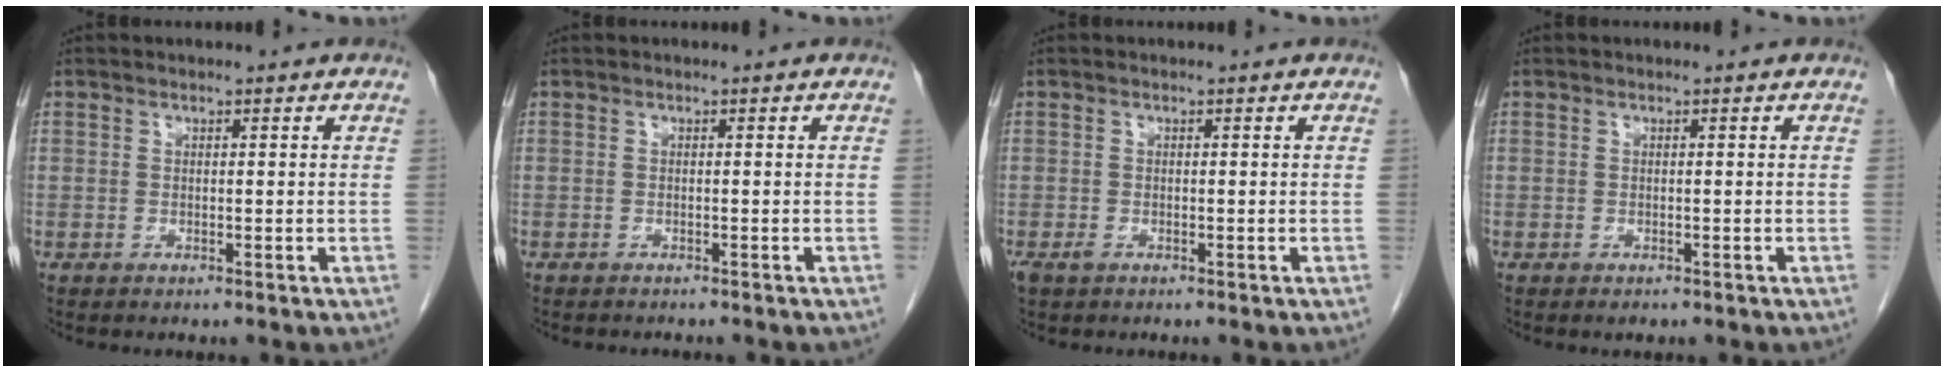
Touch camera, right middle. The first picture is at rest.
{"total": 1.8, "force": [-1.6, 0.5, 0.5], "torque": [-0.014, -0.004, -0.019]}
{"total": 1.2, "force": [-0.6, 0.6, 0.8], "torque": [-0.021, -0.002, -0.008]}
{"total": 0.7, "force": [-0.5, 0.4, 0.4], "torque": [-0.007, 0.000, -0.004]}